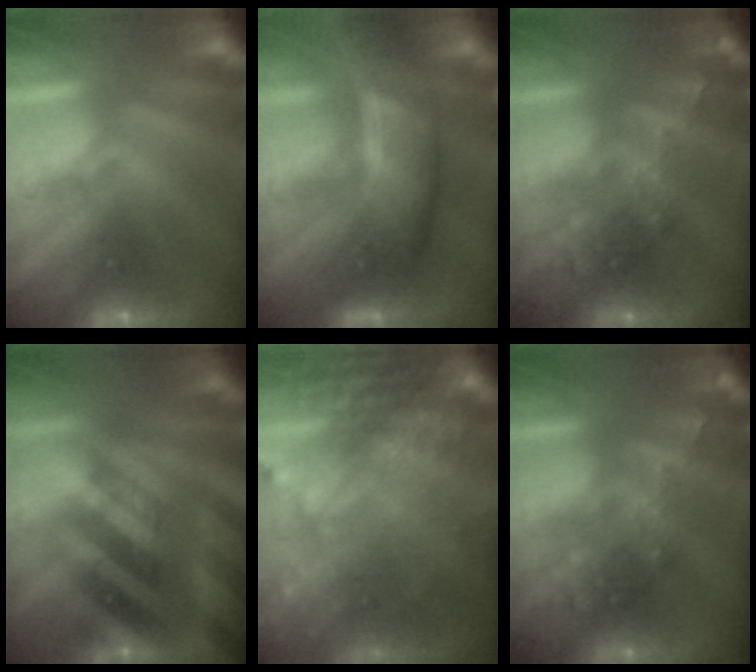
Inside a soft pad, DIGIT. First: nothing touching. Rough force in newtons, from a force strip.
{"total": 8.4}
{"total": 2.7}
{"total": 6.9}
{"total": 6.8}
{"total": 2.7}